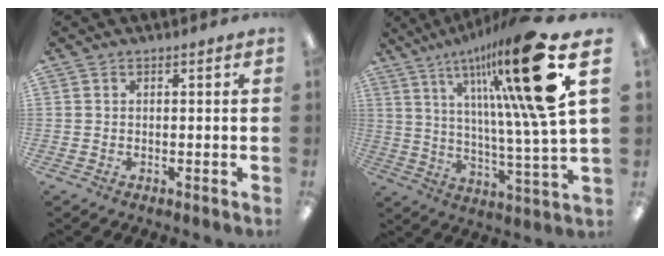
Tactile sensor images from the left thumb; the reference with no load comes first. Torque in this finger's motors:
{"motor_torque": [2.59, 2.42, 2.18, -0.59, 0.43]}